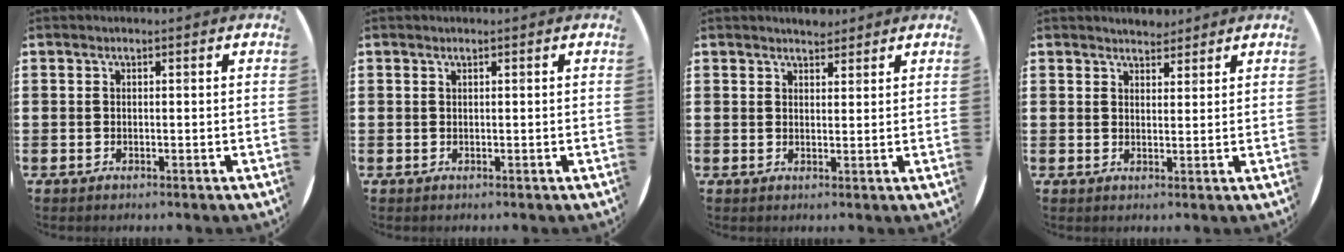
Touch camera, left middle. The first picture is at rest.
{"total": 0.0}
{"total": 2.2, "force": [2.1, 0.5, 0.0], "torque": [0.005, -0.002, 0.038]}
{"total": 2.5, "force": [2.4, 0.7, 0.1], "torque": [0.004, -0.002, 0.044]}